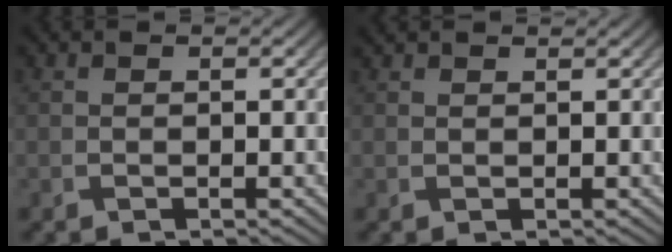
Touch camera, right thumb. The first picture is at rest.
{"total": 0.9, "force": [0.9, 0.0, 0.2], "torque": [-0.011, 0.001, 0.016]}